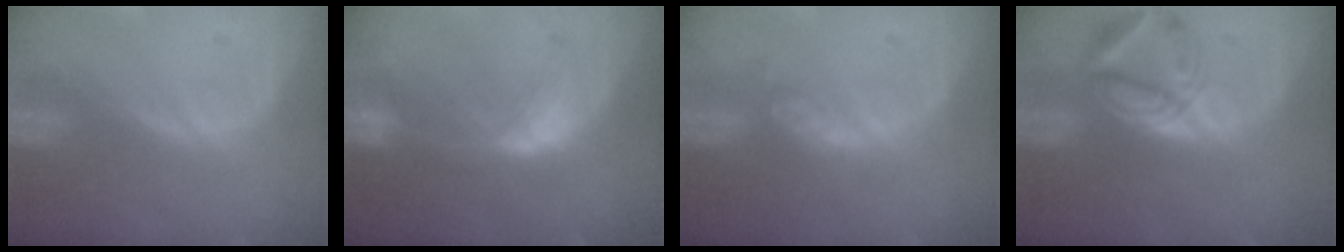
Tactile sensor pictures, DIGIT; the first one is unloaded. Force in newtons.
{"total": 8.2, "press": 7.3, "slide": 3.8}
{"total": 4.7, "press": 4.1, "slide": 2.2}
{"total": 5.6, "press": 5.6, "slide": 0.8}